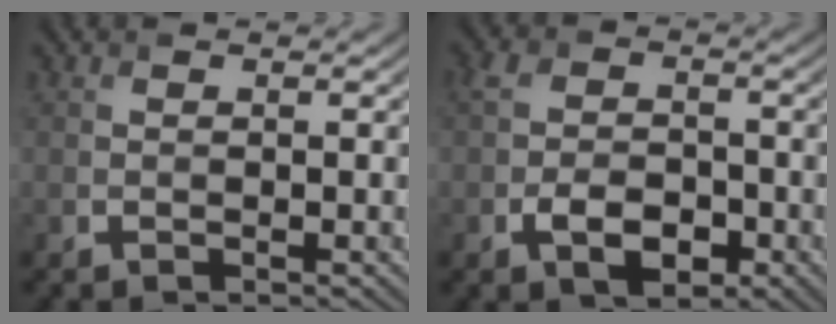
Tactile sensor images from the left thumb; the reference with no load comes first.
{"total": 4.7, "force": [-1.5, 3.3, 2.9], "torque": [-0.064, -0.012, -0.028]}